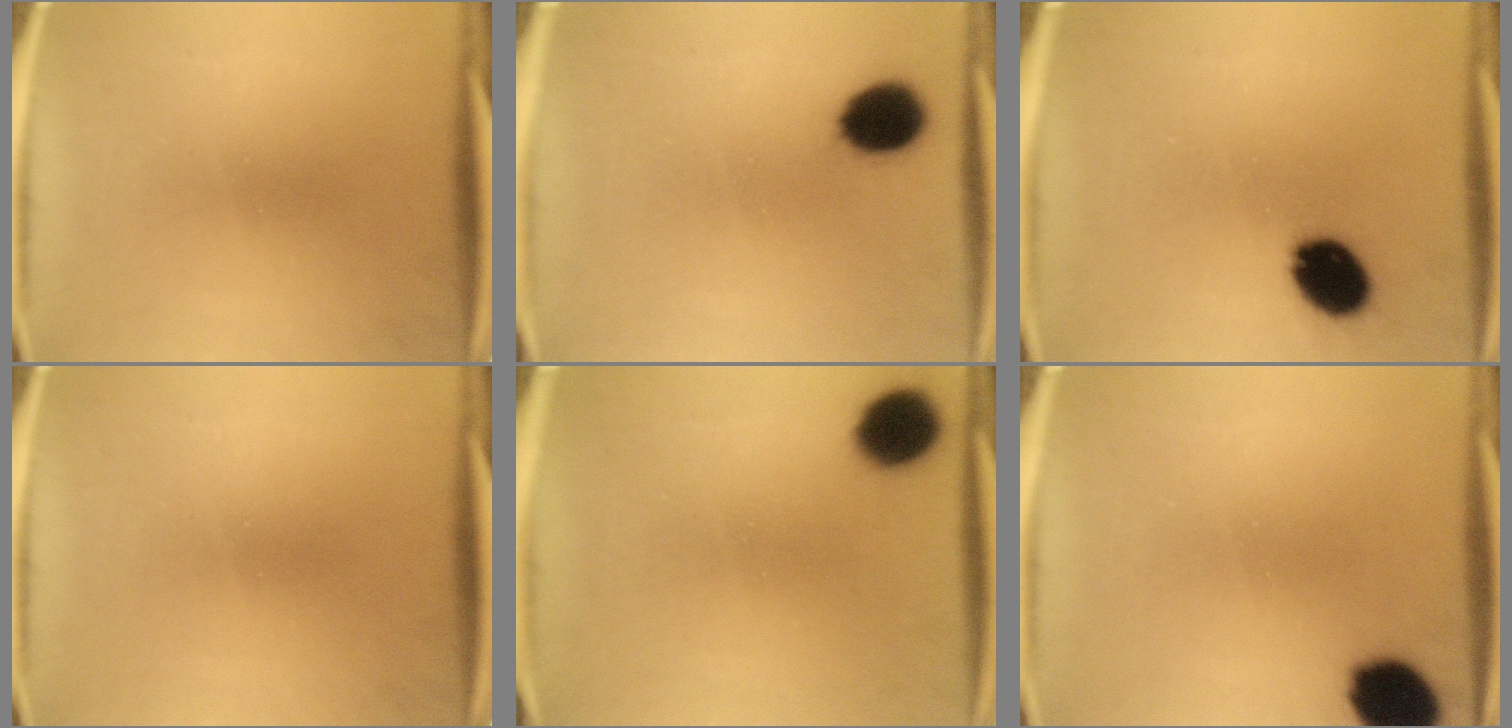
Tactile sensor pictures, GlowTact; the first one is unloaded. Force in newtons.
{"total": 9.5}
{"total": 10.5}
{"total": 0.0}
{"total": 10.1}
{"total": 11.9}